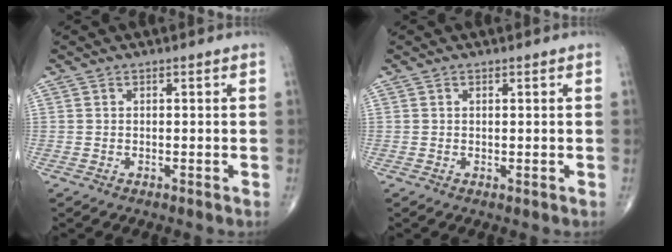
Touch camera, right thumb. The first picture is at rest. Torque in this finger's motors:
{"motor_torque": [0.04, -0.05, -0.18, -0.27, 0.00]}